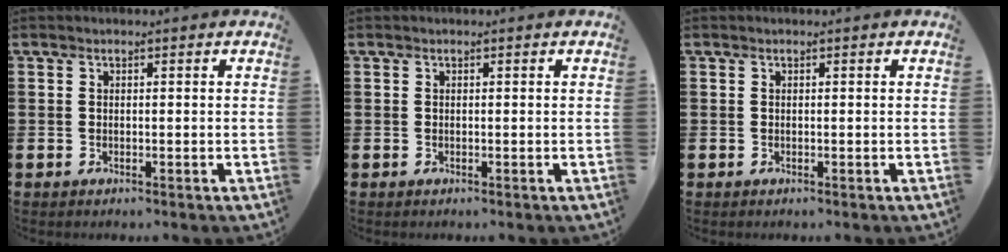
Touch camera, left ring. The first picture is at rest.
{"total": 0.0}
{"total": 0.0}